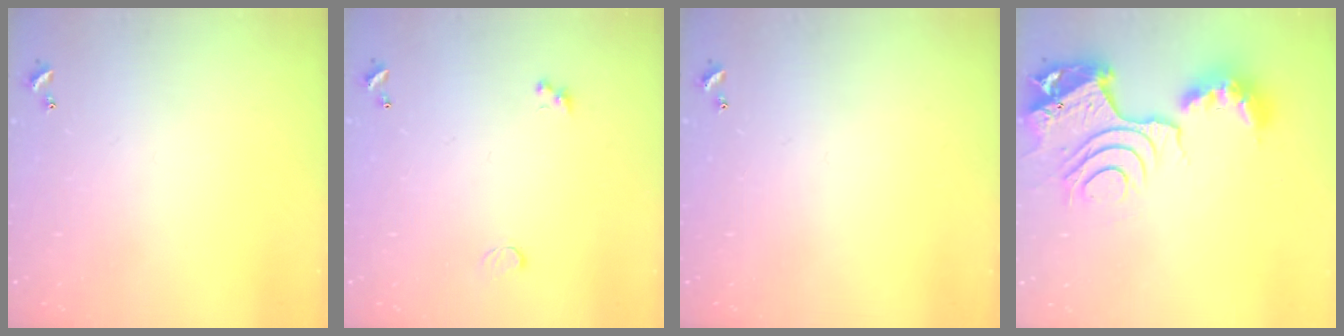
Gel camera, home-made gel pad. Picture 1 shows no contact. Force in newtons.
{"total": 0.6, "press": 0.4, "slide": 0.4}
{"total": 0.0}
{"total": 14.1, "press": 14.0, "slide": 1.8}